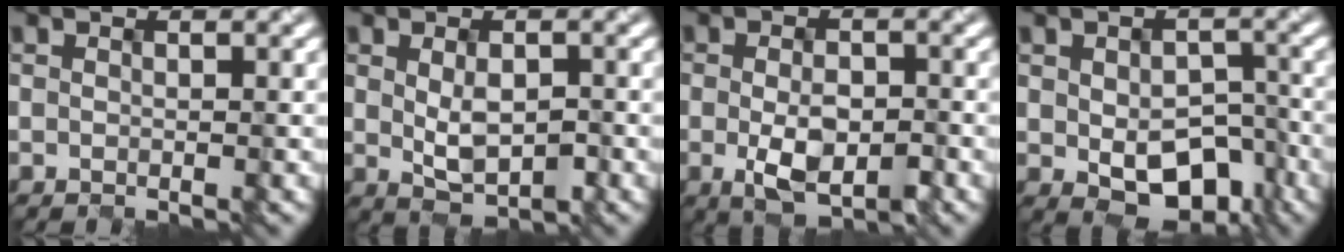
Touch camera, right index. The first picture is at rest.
{"total": 2.8, "force": [-0.6, 1.4, 2.4], "torque": [-0.047, -0.005, 0.002]}
{"total": 4.7, "force": [-1.7, 2.3, 3.8], "torque": [-0.072, -0.009, -0.020]}
{"total": 6.9, "force": [-2.3, 4.2, 4.9], "torque": [-0.087, -0.021, -0.019]}